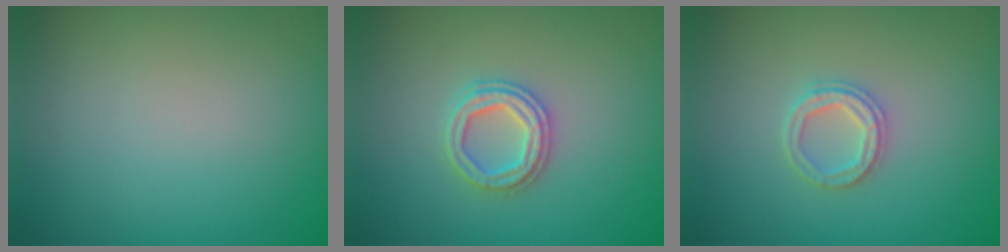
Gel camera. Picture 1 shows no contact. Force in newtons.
{"total": 2.6, "press": 2.6, "slide": 0.5}
{"total": 2.4, "press": 2.4, "slide": 0.4}